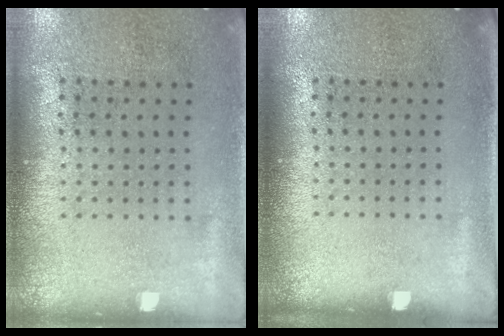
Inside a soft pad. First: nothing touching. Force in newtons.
{"total": 0.0}